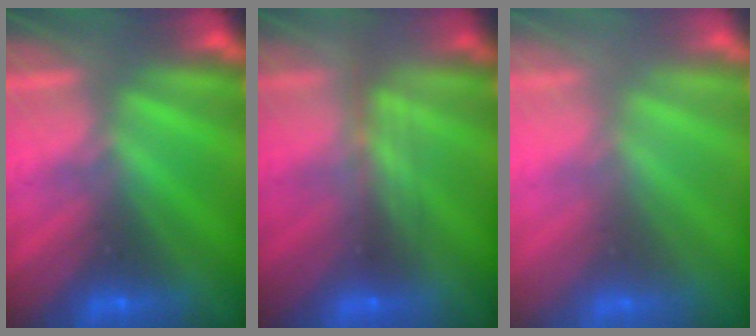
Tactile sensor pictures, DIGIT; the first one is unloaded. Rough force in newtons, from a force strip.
{"total": 2.4}
{"total": 2.9}